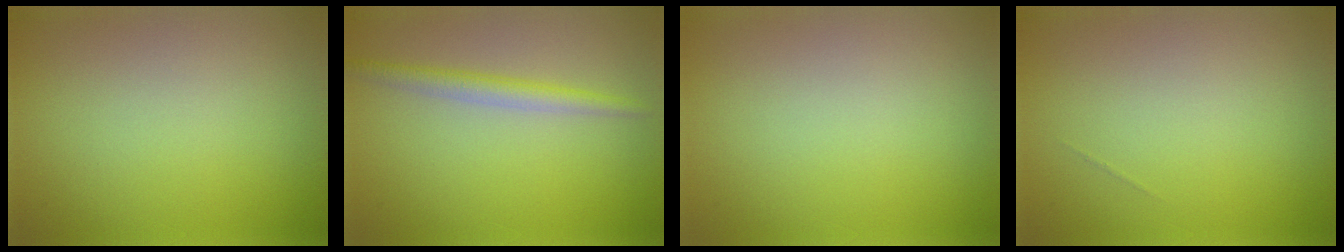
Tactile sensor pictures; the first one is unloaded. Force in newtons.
{"total": 2.3, "press": 2.3, "slide": 0.1}
{"total": 0.0}
{"total": 0.0}